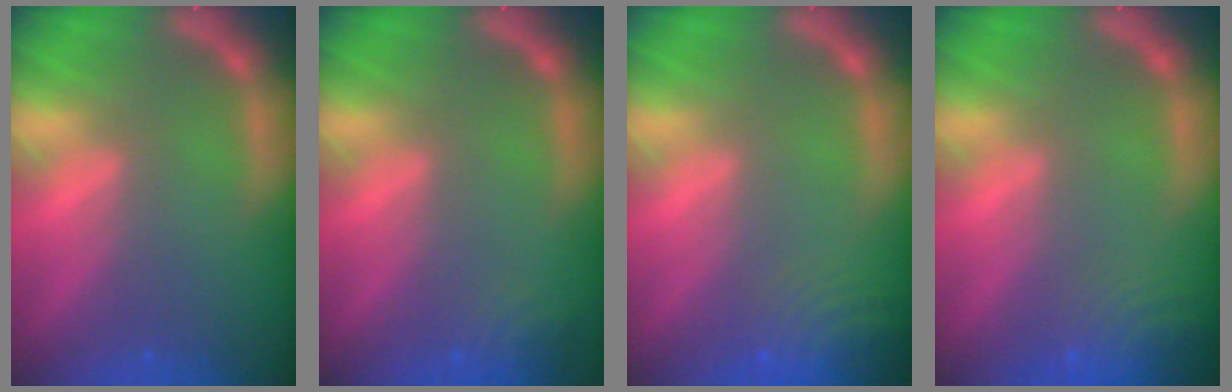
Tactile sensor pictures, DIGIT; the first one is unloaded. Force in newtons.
{"total": 2.4}
{"total": 7.0}
{"total": 6.1}